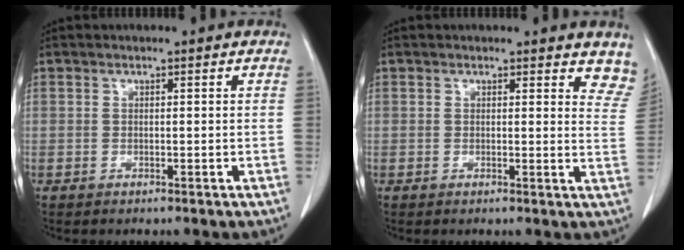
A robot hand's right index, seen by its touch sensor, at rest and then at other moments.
{"total": 7.0, "force": [6.3, 2.2, 1.9], "torque": [0.007, -0.022, 0.039]}